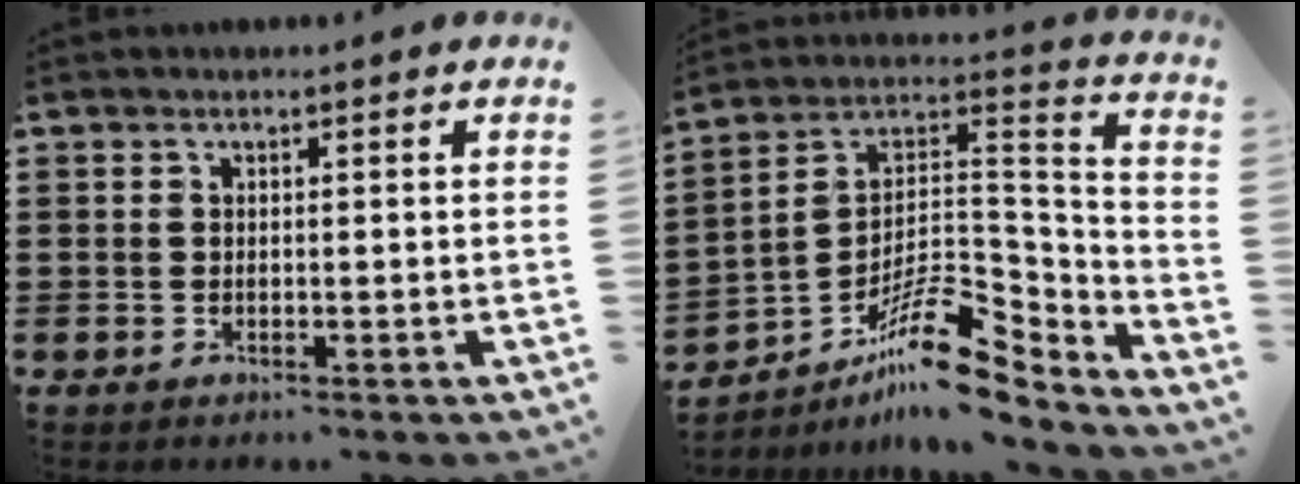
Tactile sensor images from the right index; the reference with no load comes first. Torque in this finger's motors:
{"motor_torque": [-0.04, -0.17, 0.00, -0.05]}